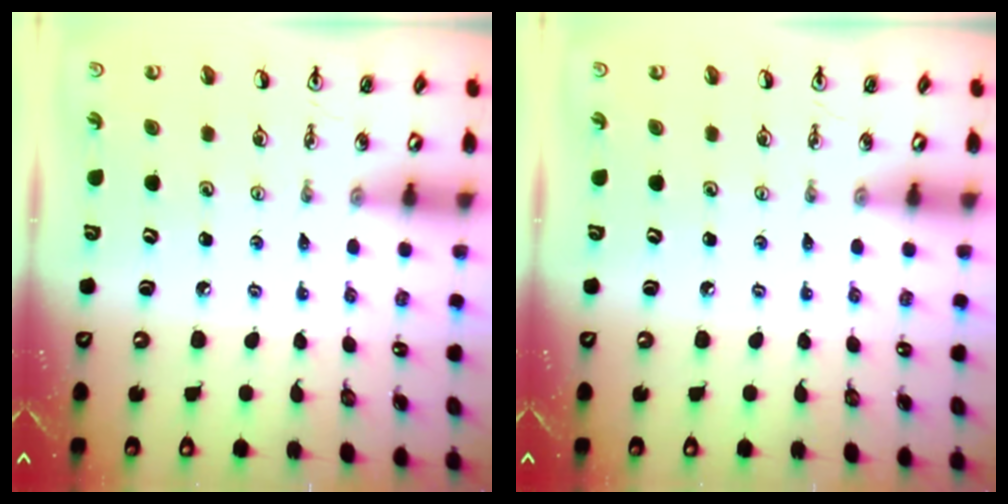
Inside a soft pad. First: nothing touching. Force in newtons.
{"total": 0.0}